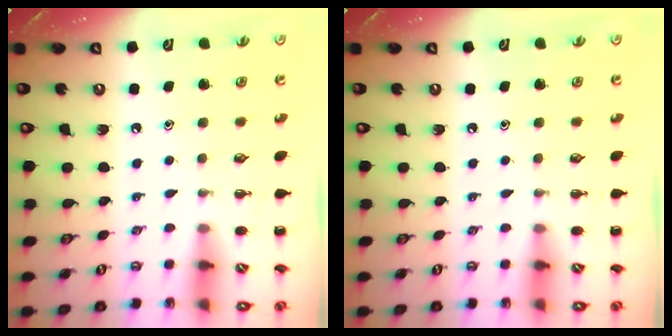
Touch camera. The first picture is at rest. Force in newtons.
{"total": 0.0}